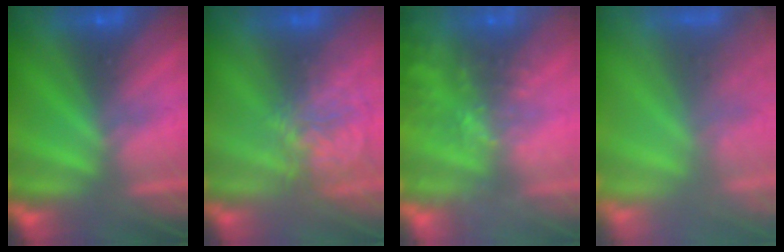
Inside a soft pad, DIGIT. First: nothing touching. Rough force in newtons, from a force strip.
{"total": 3.9}
{"total": 8.0}
{"total": 7.2}